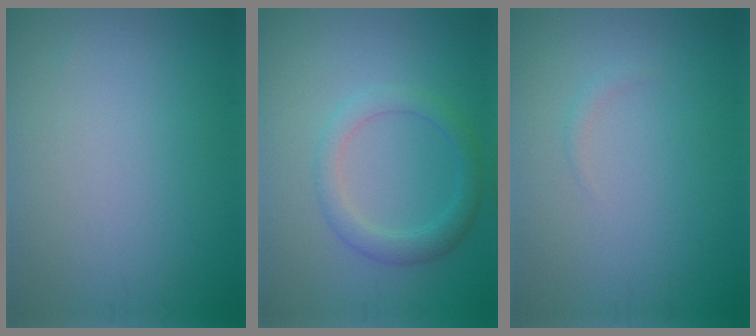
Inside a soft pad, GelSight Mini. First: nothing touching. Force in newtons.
{"total": 2.8, "press": 2.8, "slide": 0.1}
{"total": 0.6, "press": 0.6, "slide": 0.0}